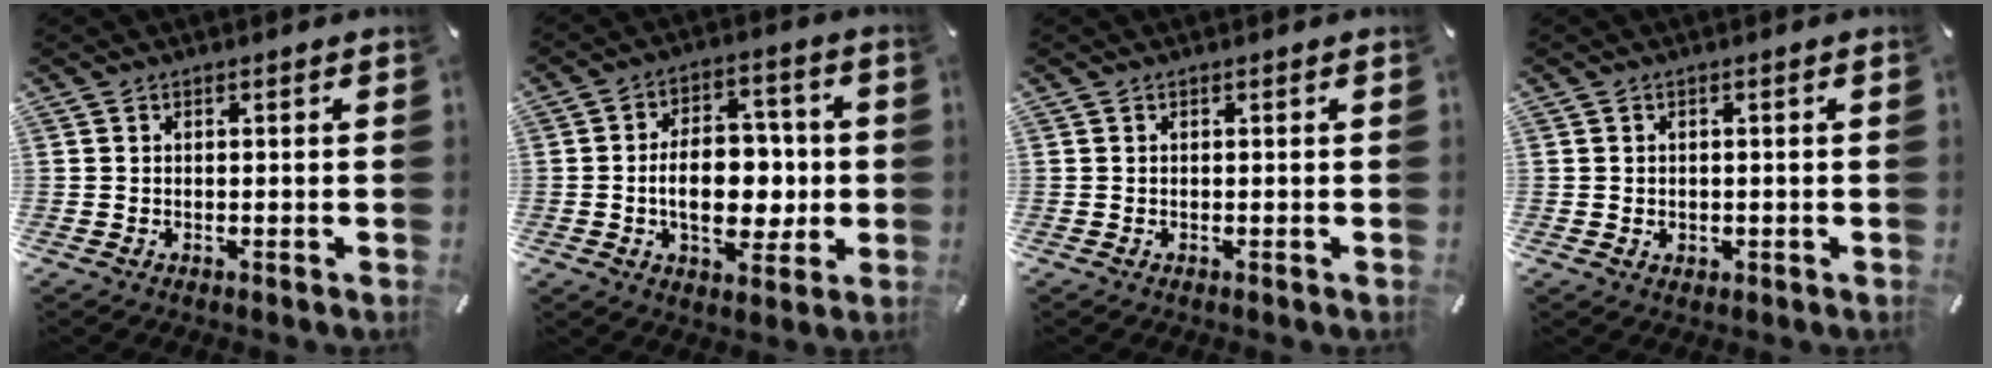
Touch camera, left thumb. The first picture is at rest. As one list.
[{"total": 14.0, "force": [-1.3, 9.1, 10.6], "torque": [-0.160, 0.008, -0.019]}, {"total": 0.0}, {"total": 1.3, "force": [0.0, 1.3, 0.3], "torque": [-0.007, 0.005, -0.002]}]